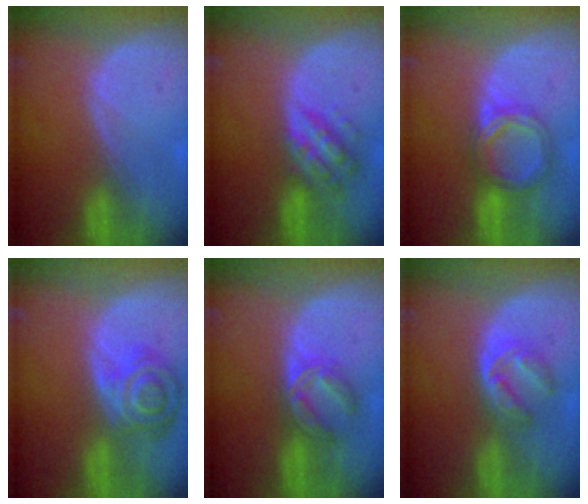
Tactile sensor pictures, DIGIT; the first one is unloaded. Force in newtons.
{"total": 6.4, "press": 5.8, "slide": 2.7}
{"total": 5.8, "press": 5.8, "slide": 0.2}
{"total": 8.2, "press": 7.3, "slide": 3.8}
{"total": 5.5, "press": 5.4, "slide": 1.0}
{"total": 5.2, "press": 4.8, "slide": 2.0}